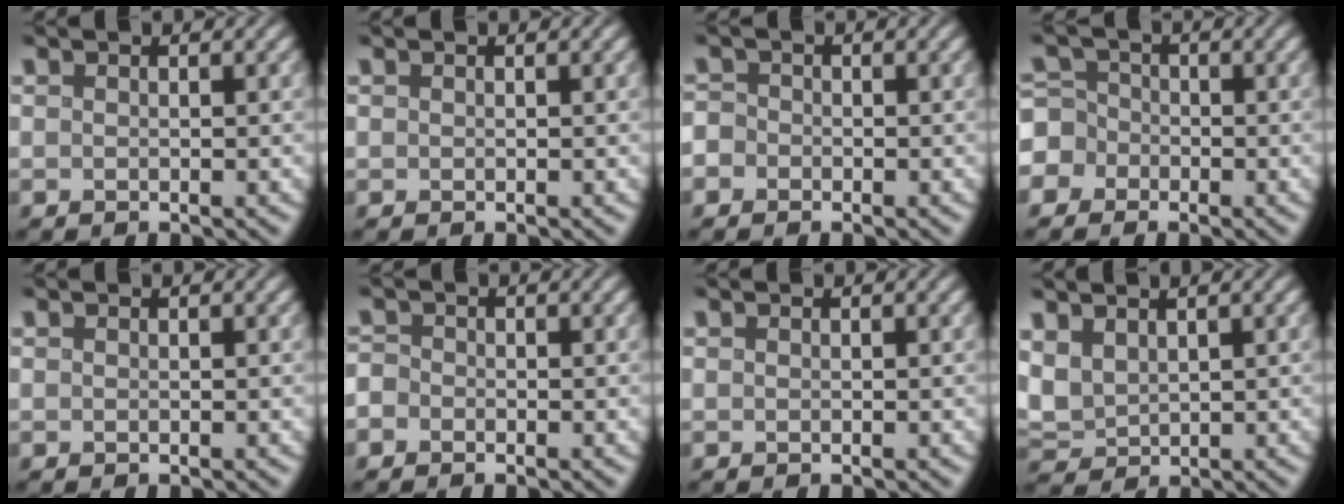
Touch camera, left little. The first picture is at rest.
{"total": 0.0}
{"total": 3.7, "force": [-1.5, 3.3, 0.8], "torque": [-0.011, 0.008, -0.055]}
{"total": 6.4, "force": [-2.5, 5.7, 1.3], "torque": [-0.045, 0.007, -0.077]}
{"total": 0.0}
{"total": 2.6, "force": [-1.3, 2.3, 0.6], "torque": [0.001, 0.008, -0.045]}
{"total": 0.0}
{"total": 3.5, "force": [1.2, 2.5, 2.2], "torque": [-0.065, 0.003, 0.024]}